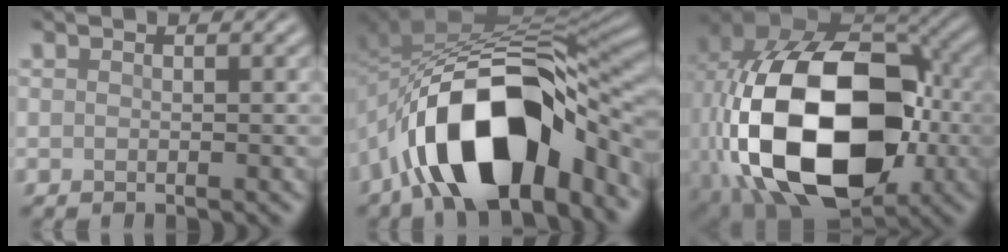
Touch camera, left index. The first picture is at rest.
{"total": 14.8, "force": [-6.6, 7.0, 11.2], "torque": [-0.176, 0.000, -0.113]}
{"total": 19.0, "force": [-2.9, 12.4, 14.1], "torque": [-0.298, -0.019, -0.044]}